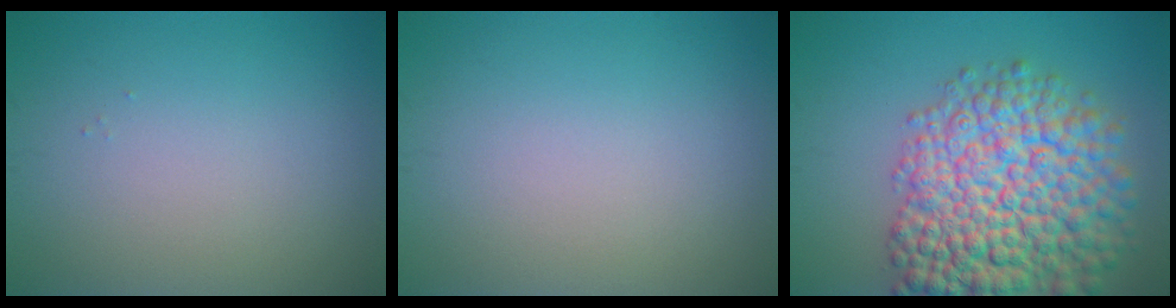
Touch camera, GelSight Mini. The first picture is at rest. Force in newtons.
{"total": 0.0}
{"total": 12.8, "press": 12.8, "slide": 0.5}